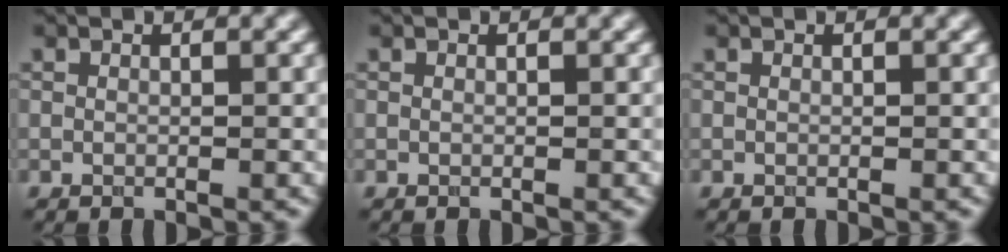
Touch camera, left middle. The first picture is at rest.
{"total": 0.0}
{"total": 0.0}